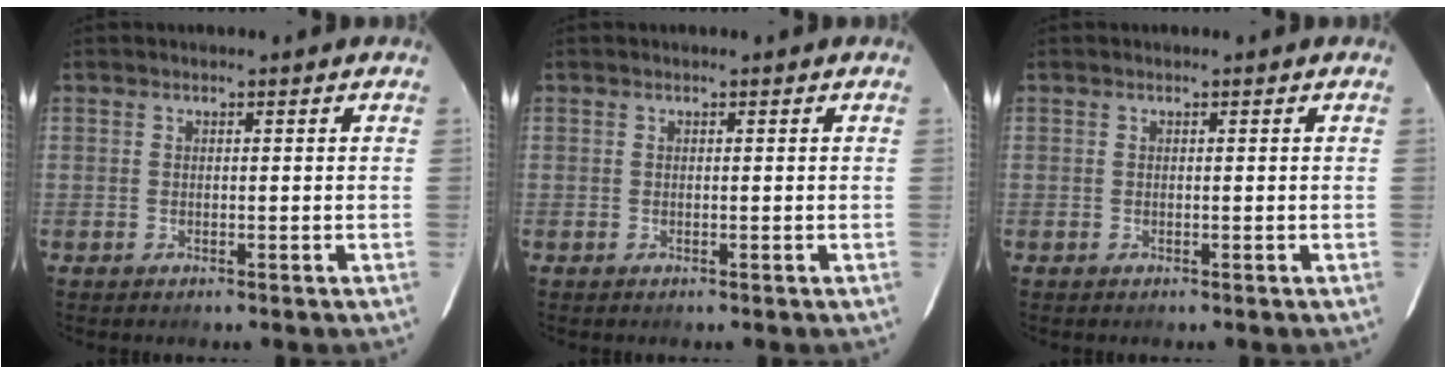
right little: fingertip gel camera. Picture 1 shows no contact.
{"total": 0.0}
{"total": 0.0}